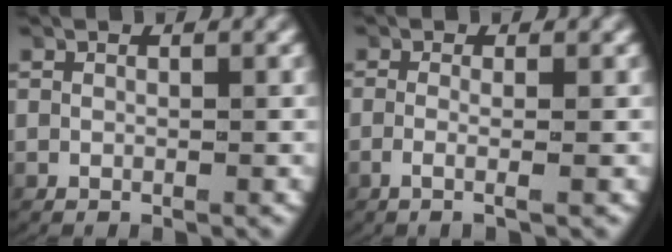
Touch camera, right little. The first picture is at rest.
{"total": 1.9, "force": [-0.9, -0.3, 1.6], "torque": [-0.051, -0.012, -0.011]}